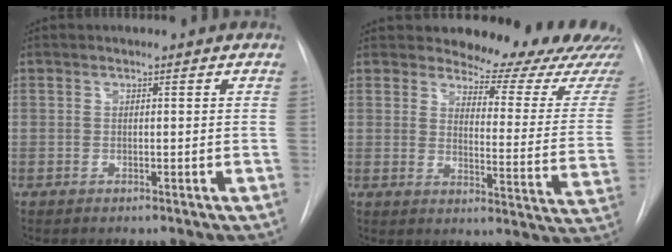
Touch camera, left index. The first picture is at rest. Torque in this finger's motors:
{"motor_torque": [0.46, -0.41, 0.43, 0.04]}